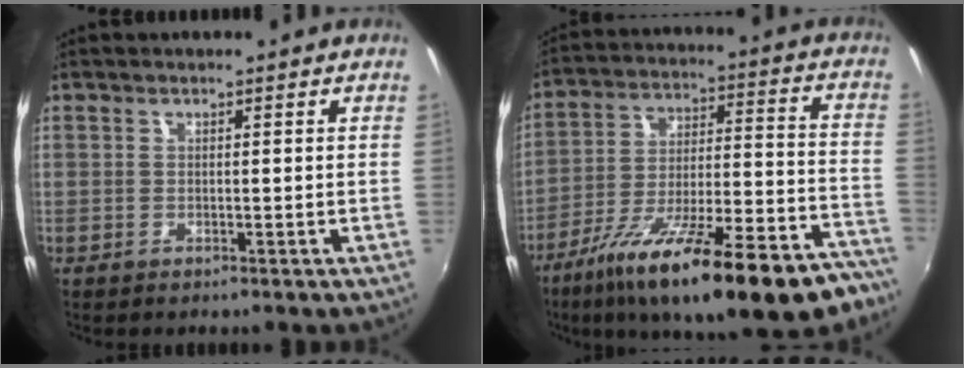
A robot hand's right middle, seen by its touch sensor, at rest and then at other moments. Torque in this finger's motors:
{"motor_torque": [1.10, -1.04, 0.68, 0.21]}